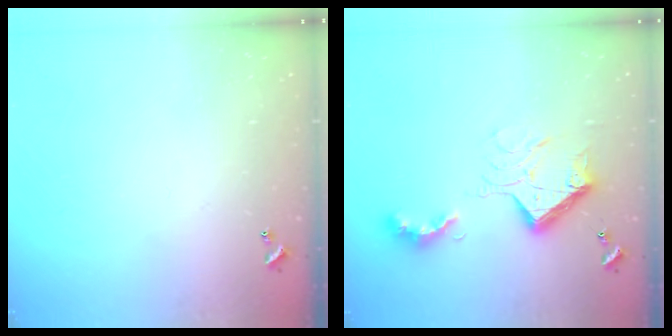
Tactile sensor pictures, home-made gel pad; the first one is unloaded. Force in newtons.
{"total": 15.7, "press": 15.7, "slide": 1.2}